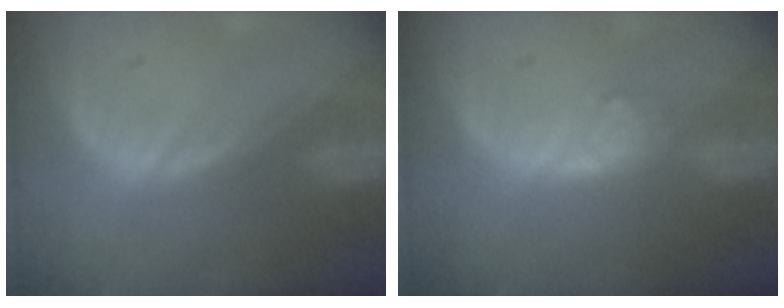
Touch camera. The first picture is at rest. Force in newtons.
{"total": 3.8, "press": 3.4, "slide": 1.7}